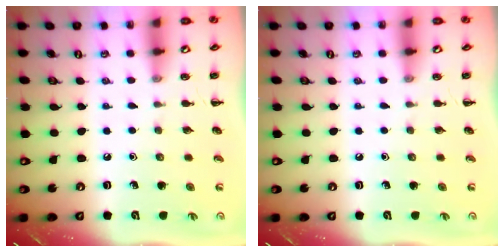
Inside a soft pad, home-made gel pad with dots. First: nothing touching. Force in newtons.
{"total": 0.0}